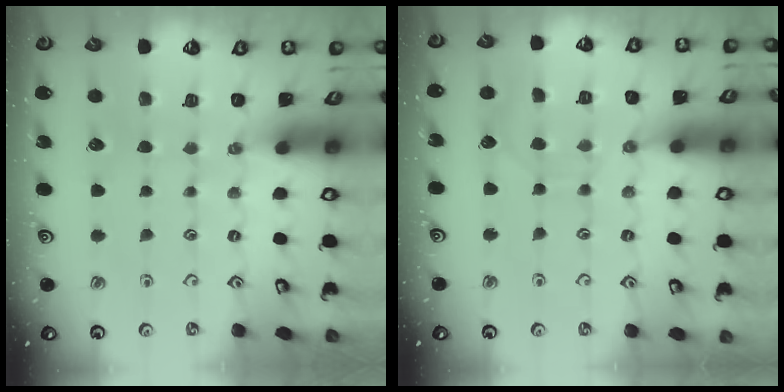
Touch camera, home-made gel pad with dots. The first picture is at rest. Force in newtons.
{"total": 5.0, "press": 4.9, "slide": 0.4}